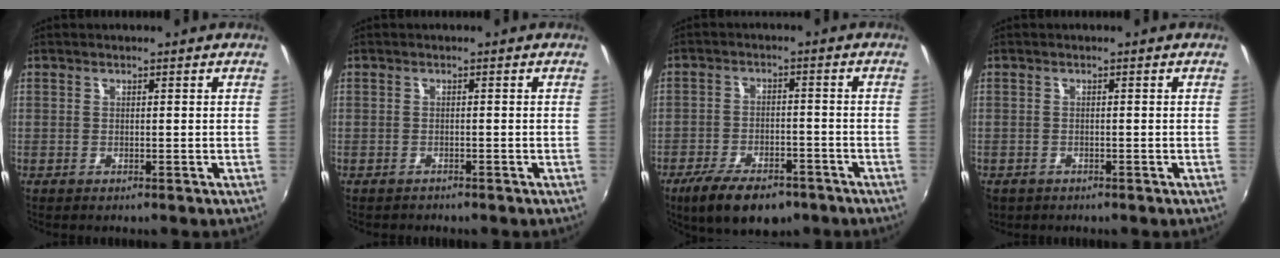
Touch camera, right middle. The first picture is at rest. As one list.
[{"total": 1.2, "force": [-1.1, 0.4, 0.1], "torque": [-0.007, -0.003, -0.017]}, {"total": 12.1, "force": [-8.4, 5.2, 6.9], "torque": [-0.151, -0.020, -0.135]}, {"total": 2.5, "force": [-1.5, 1.8, 1.0], "torque": [-0.025, -0.009, -0.021]}]